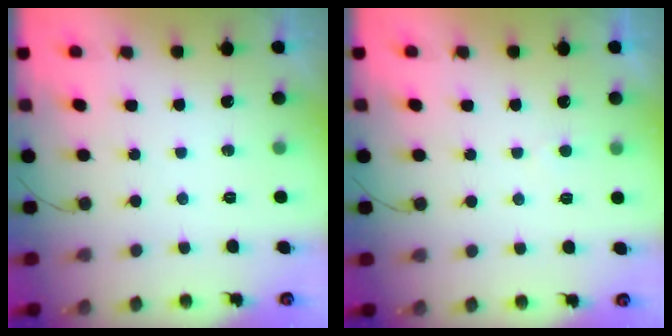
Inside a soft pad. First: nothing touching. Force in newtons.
{"total": 2.4, "press": 2.3, "slide": 0.3}